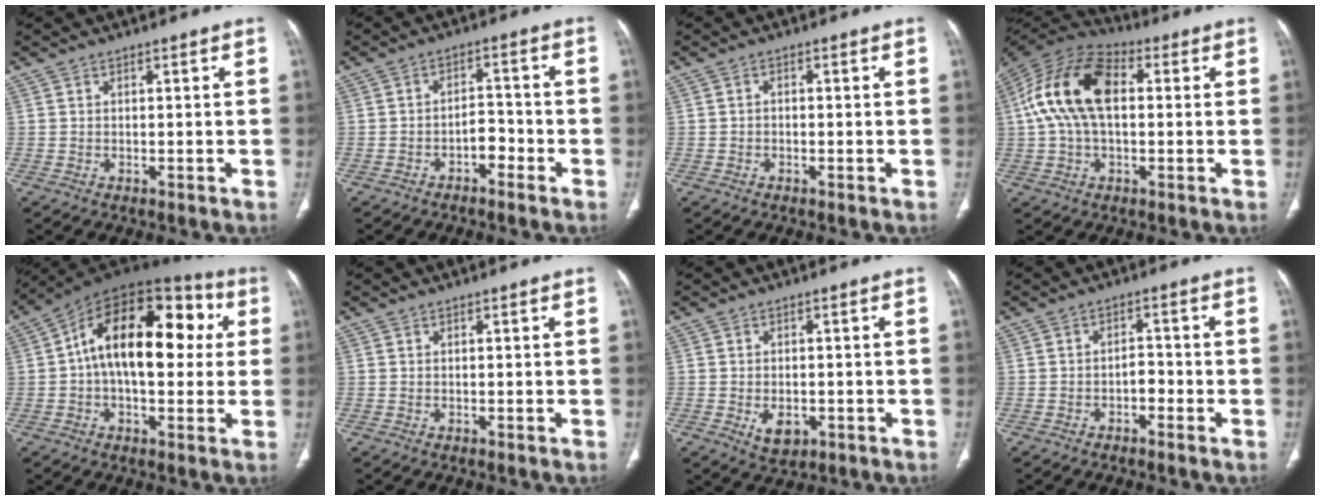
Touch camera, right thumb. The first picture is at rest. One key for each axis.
{"total": 3.9, "fx": -2.3, "fy": 2.2, "fz": 2.2, "tx": -0.020, "ty": 0.028, "tz": -0.038}
{"total": 0.8, "fx": -0.3, "fy": 0.6, "fz": 0.4, "tx": -0.003, "ty": 0.002, "tz": -0.008}
{"total": 16.2, "fx": 2.1, "fy": 9.4, "fz": 13.0, "tx": -0.255, "ty": 0.038, "tz": 0.030}
{"total": 21.5, "fx": 2.9, "fy": 11.8, "fz": 17.7, "tx": -0.247, "ty": 0.043, "tz": 0.031}
{"total": 0.0}
{"total": 4.5, "fx": -1.4, "fy": 2.9, "fz": 3.2, "tx": -0.044, "ty": 0.000, "tz": -0.011}
{"total": 2.6, "fx": -1.3, "fy": 1.5, "fz": 1.6, "tx": -0.014, "ty": 0.018, "tz": -0.023}